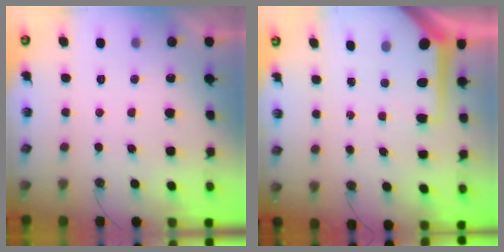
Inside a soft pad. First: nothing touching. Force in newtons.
{"total": 8.2, "press": 8.1, "slide": 0.7}